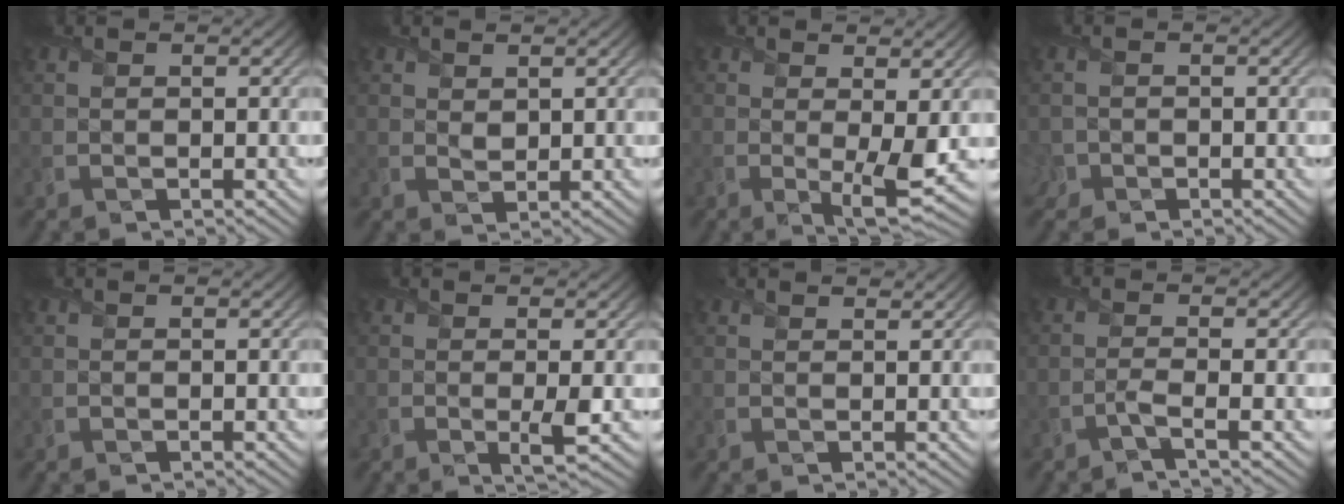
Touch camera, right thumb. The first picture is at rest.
{"total": 1.6, "force": [1.0, 1.0, 0.7], "torque": [-0.019, -0.004, 0.023]}
{"total": 4.3, "force": [0.0, 0.9, 4.2], "torque": [-0.078, -0.014, 0.003]}
{"total": 2.0, "force": [-1.2, 1.5, 0.5], "torque": [-0.015, -0.009, -0.029]}
{"total": 0.0}
{"total": 2.2, "force": [-0.1, 0.2, 2.2], "torque": [-0.042, -0.005, -0.003]}
{"total": 0.9, "force": [0.9, 0.2, 0.2], "torque": [-0.012, -0.003, 0.016]}
{"total": 1.9, "force": [-1.1, 0.1, 1.6], "torque": [-0.028, 0.006, -0.033]}